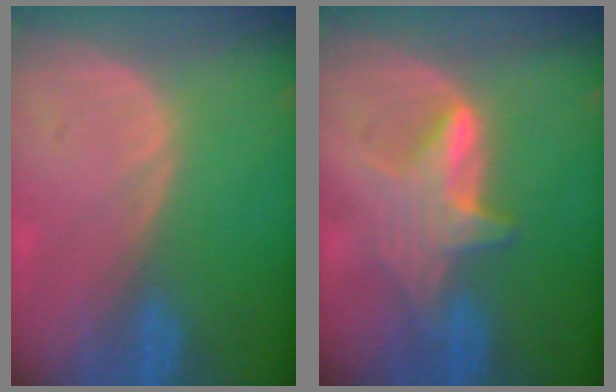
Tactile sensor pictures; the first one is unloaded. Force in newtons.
{"total": 5.8, "press": 5.7, "slide": 0.9}